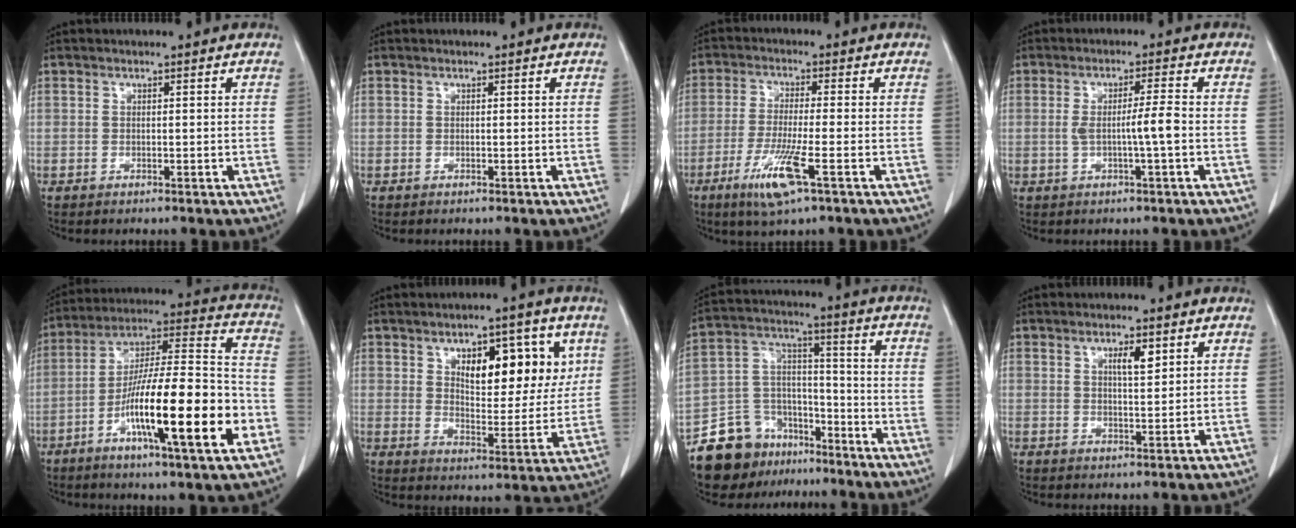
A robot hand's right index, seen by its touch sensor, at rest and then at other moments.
{"total": 0.0}
{"total": 9.1, "force": [-4.2, 0.3, 8.0], "torque": [-0.159, -0.024, -0.077]}
{"total": 4.4, "force": [-0.6, -0.4, 4.3], "torque": [-0.077, 0.003, -0.008]}
{"total": 22.0, "force": [-7.6, 2.2, 20.6], "torque": [-0.330, -0.010, -0.126]}
{"total": 12.5, "force": [5.0, 5.5, 10.0], "torque": [-0.136, 0.007, 0.081]}
{"total": 13.6, "force": [-10.2, 8.4, 3.3], "torque": [-0.069, 0.058, -0.173]}
{"total": 3.3, "force": [1.6, 0.7, 2.8], "torque": [-0.048, -0.002, 0.026]}